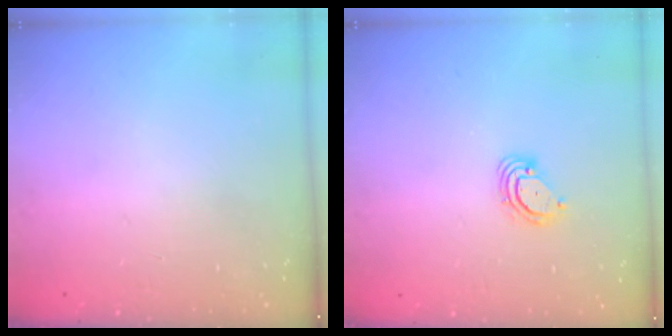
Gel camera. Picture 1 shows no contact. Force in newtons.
{"total": 3.9, "press": 3.9, "slide": 0.4}